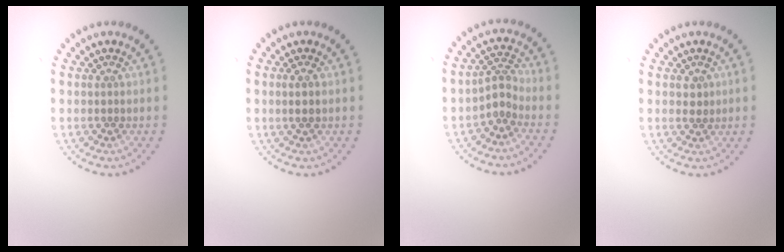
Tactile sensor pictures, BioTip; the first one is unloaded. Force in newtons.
{"total": 1.2, "press": 1.0, "slide": 0.6}
{"total": 2.1, "press": 1.5, "slide": 1.5}
{"total": 1.0, "press": 0.9, "slide": 0.4}